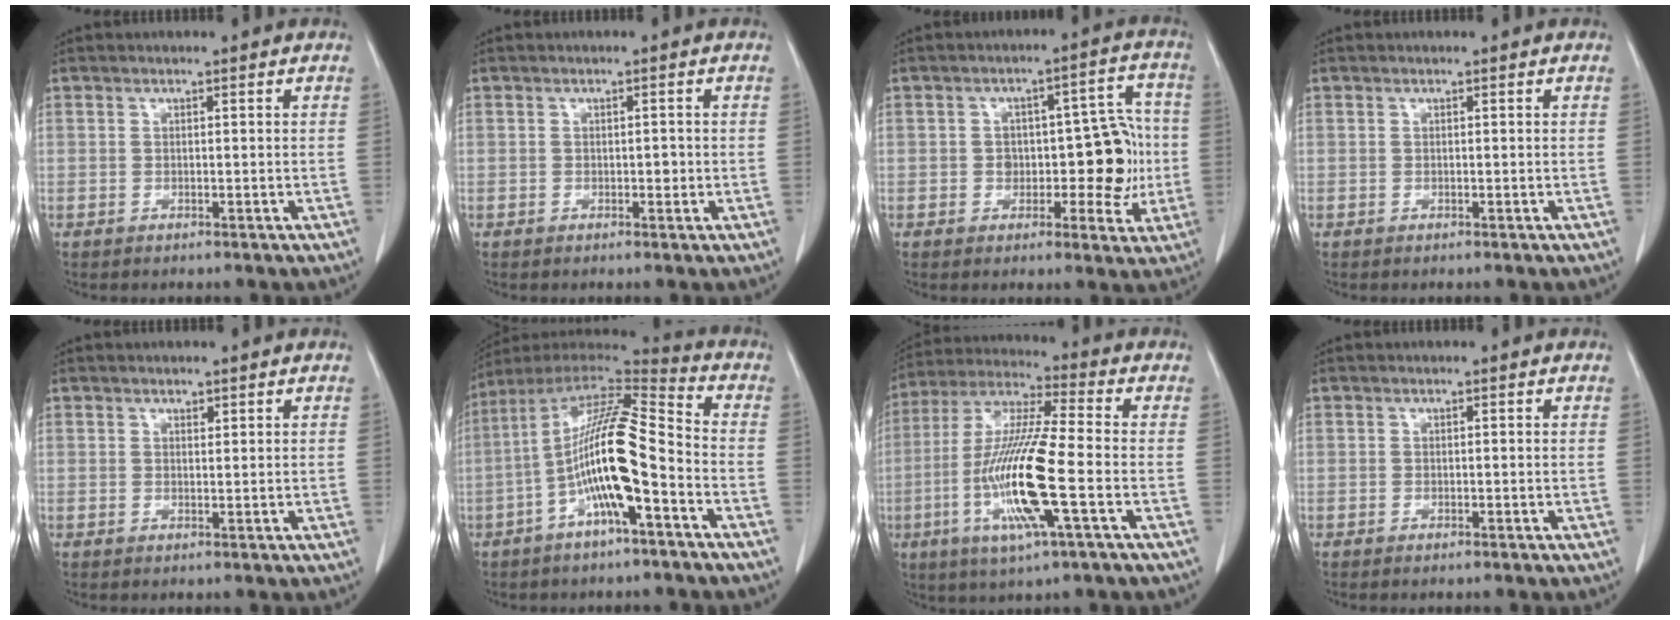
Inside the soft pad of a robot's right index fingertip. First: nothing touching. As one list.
[{"total": 1.2, "force": [-0.2, 0.7, 0.9], "torque": [-0.012, 0.001, -0.002]}, {"total": 10.3, "force": [-1.2, 5.3, 8.8], "torque": [-0.096, 0.038, -0.008]}, {"total": 0.0}, {"total": 0.7, "force": [0.5, 0.3, 0.3], "torque": [-0.005, -0.004, 0.008]}, {"total": 15.5, "force": [-4.6, 1.9, 14.7], "torque": [-0.273, 0.014, -0.085]}, {"total": 15.7, "force": [-4.0, 0.7, 15.2], "torque": [-0.313, -0.014, -0.081]}, {"total": 0.5, "force": [-0.4, 0.0, 0.3], "torque": [-0.010, -0.001, -0.008]}]